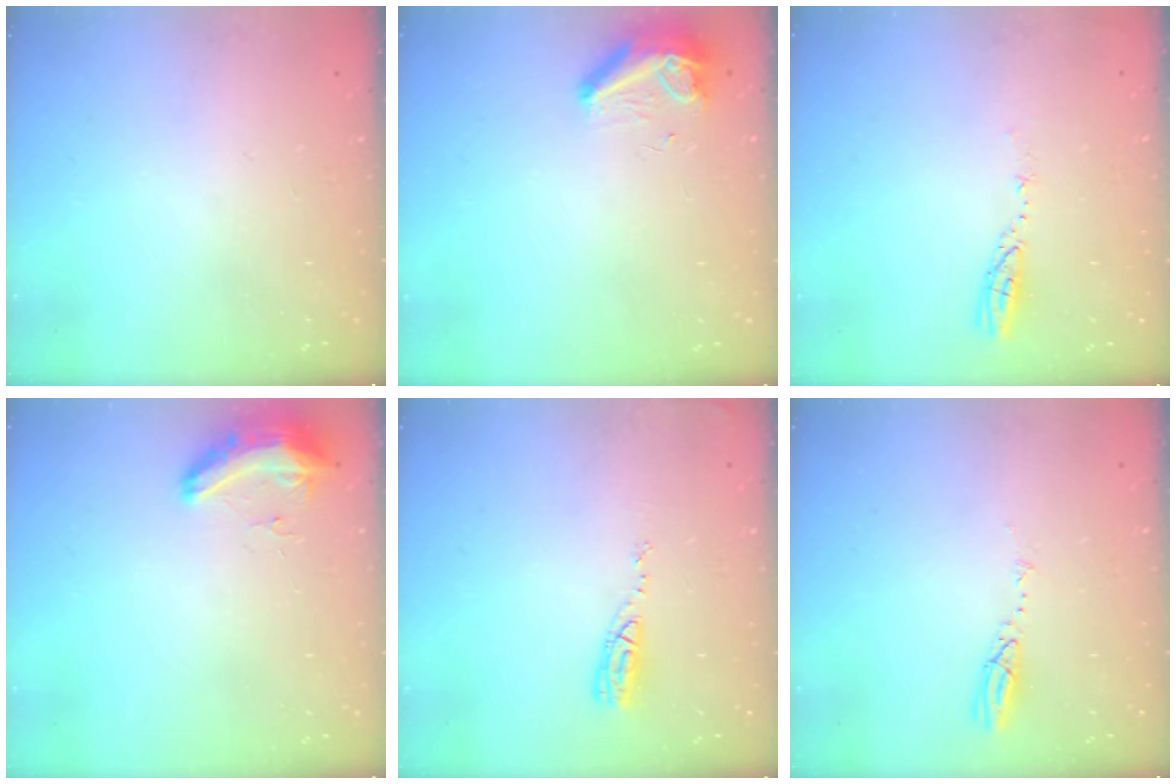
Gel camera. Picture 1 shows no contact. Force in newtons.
{"total": 8.5, "press": 8.2, "slide": 2.1}
{"total": 3.5, "press": 3.4, "slide": 0.4}
{"total": 8.3, "press": 8.3, "slide": 0.9}
{"total": 7.9, "press": 7.9, "slide": 0.8}
{"total": 3.4, "press": 3.4, "slide": 0.4}